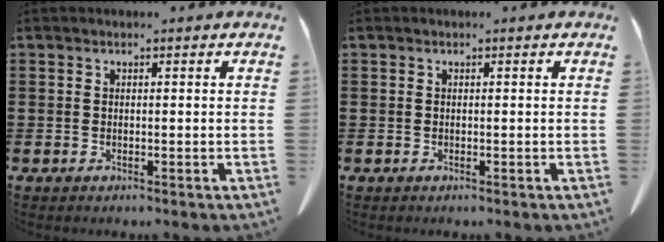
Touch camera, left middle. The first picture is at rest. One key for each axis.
{"total": 0.0}